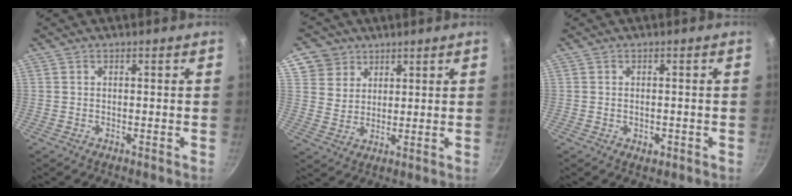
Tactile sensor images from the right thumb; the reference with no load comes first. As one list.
[{"total": 7.3, "force": [4.2, 5.8, 1.2], "torque": [0.012, -0.004, 0.076]}, {"total": 2.0, "force": [-0.7, 1.3, 1.3], "torque": [-0.018, -0.001, -0.009]}]